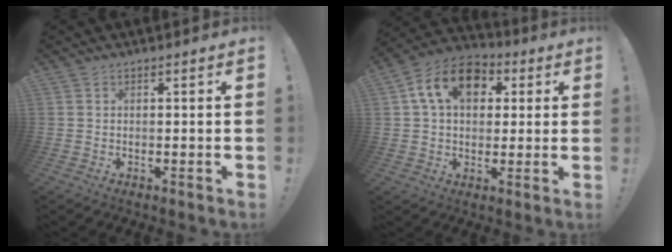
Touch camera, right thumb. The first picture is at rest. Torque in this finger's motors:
{"motor_torque": [0.40, 0.40, 0.14, 0.12, 0.04]}